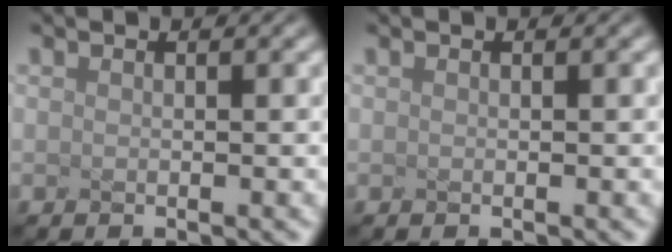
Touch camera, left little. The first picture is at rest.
{"total": 0.0}